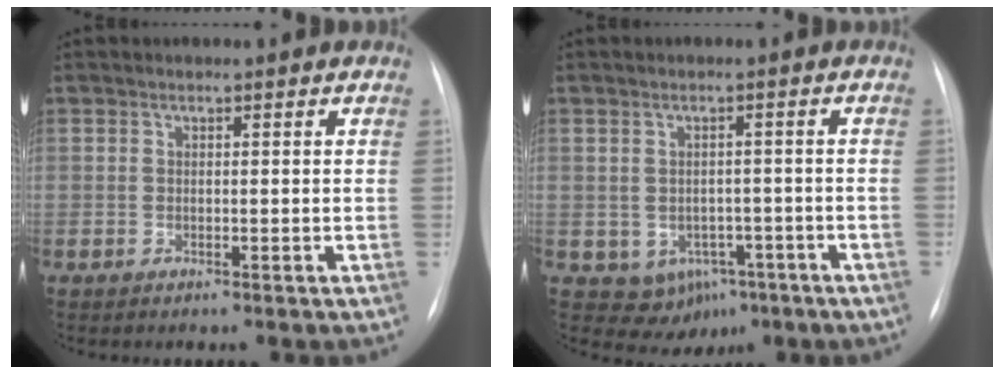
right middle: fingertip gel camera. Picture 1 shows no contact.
{"total": 6.6, "force": [-3.0, 5.3, 2.6], "torque": [-0.034, 0.014, -0.025]}